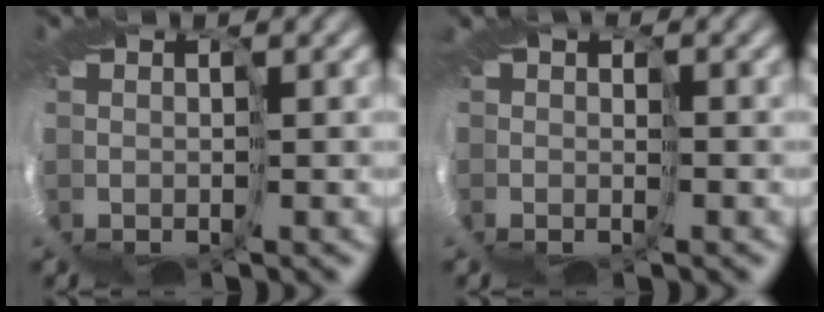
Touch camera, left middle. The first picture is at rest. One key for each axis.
{"total": 1.1, "fx": -0.8, "fy": 0.5, "fz": 0.6, "tx": 0.000, "ty": 0.000, "tz": -0.011}